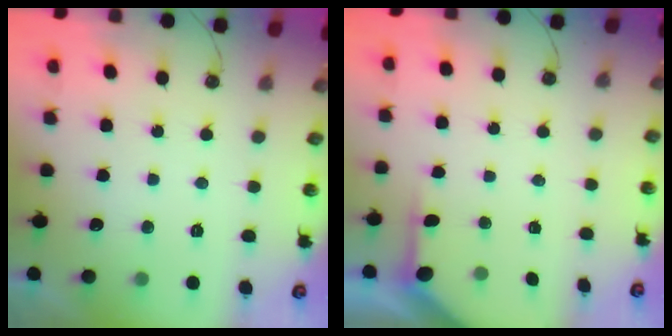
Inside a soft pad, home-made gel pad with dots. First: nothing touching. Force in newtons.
{"total": 2.2, "press": 2.2, "slide": 0.3}